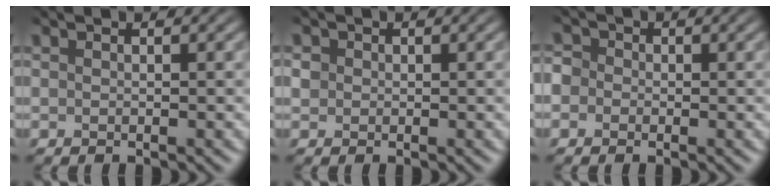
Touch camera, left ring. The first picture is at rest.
{"total": 2.0, "force": [-1.2, -0.5, -1.6], "torque": [0.001, -0.011, -0.003]}
{"total": 3.1, "force": [-2.3, -0.1, -2.1], "torque": [0.017, -0.016, -0.030]}